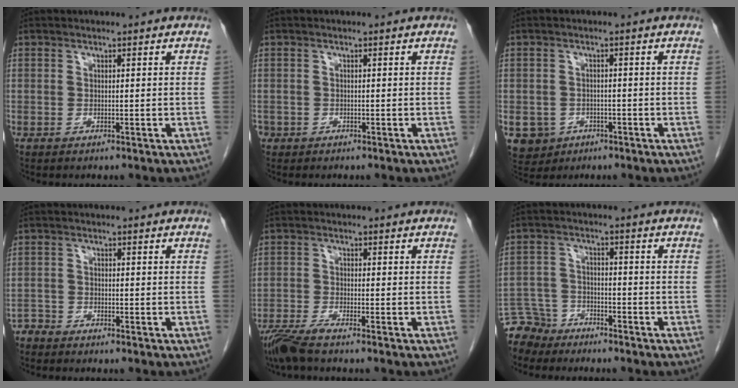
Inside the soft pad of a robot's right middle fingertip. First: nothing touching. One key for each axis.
{"total": 1.0, "fx": -0.5, "fy": 0.8, "fz": 0.2, "tx": -0.008, "ty": 0.002, "tz": -0.008}
{"total": 5.4, "fx": -2.3, "fy": 4.8, "fz": 1.0, "tx": -0.019, "ty": 0.004, "tz": -0.030}
{"total": 1.8, "fx": -1.7, "fy": 0.2, "fz": -0.5, "tx": 0.017, "ty": -0.004, "tz": -0.034}
{"total": 4.6, "fx": -3.7, "fy": -0.1, "fz": 2.6, "tx": -0.054, "ty": -0.015, "tz": -0.077}
{"total": 6.1, "fx": -5.5, "fy": 2.6, "fz": -0.6, "tx": 0.013, "ty": -0.001, "tz": -0.108}